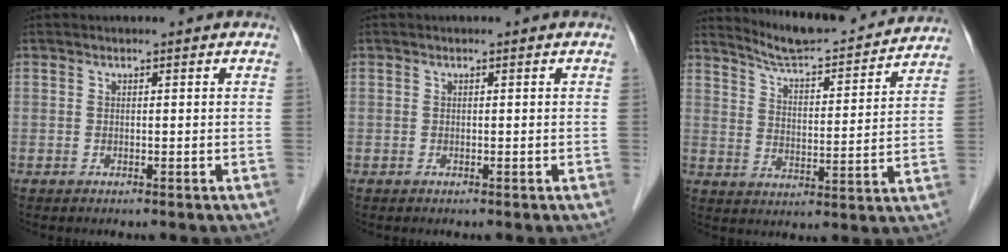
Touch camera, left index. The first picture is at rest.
{"total": 0.0}
{"total": 16.0, "force": [15.3, 1.1, 4.5], "torque": [-0.072, -0.010, 0.214]}